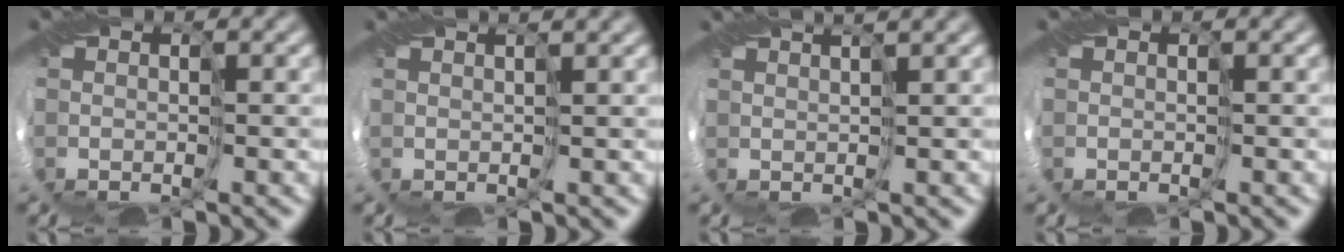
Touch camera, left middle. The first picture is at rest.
{"total": 2.1, "force": [1.7, 0.2, 1.2], "torque": [-0.021, 0.008, 0.016]}
{"total": 3.0, "force": [2.3, 0.2, 1.8], "torque": [-0.034, 0.015, 0.024]}
{"total": 0.0}